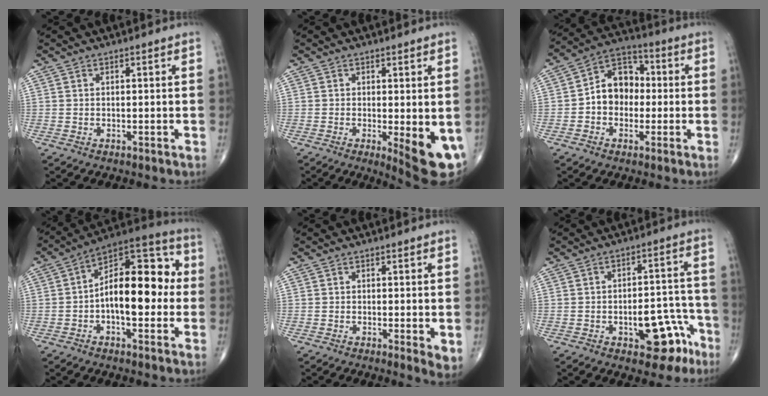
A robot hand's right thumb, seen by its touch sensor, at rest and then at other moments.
{"total": 8.7, "force": [-1.9, 2.4, 8.2], "torque": [-0.104, -0.019, -0.020]}
{"total": 10.5, "force": [-0.1, 8.0, 6.9], "torque": [-0.079, 0.033, -0.015]}
{"total": 17.9, "force": [-0.3, 8.9, 15.5], "torque": [-0.216, 0.041, -0.014]}
{"total": 3.3, "force": [-0.2, 0.9, 3.1], "torque": [-0.047, -0.011, -0.007]}
{"total": 11.0, "force": [-5.3, 5.6, 7.8], "torque": [-0.067, 0.050, -0.059]}